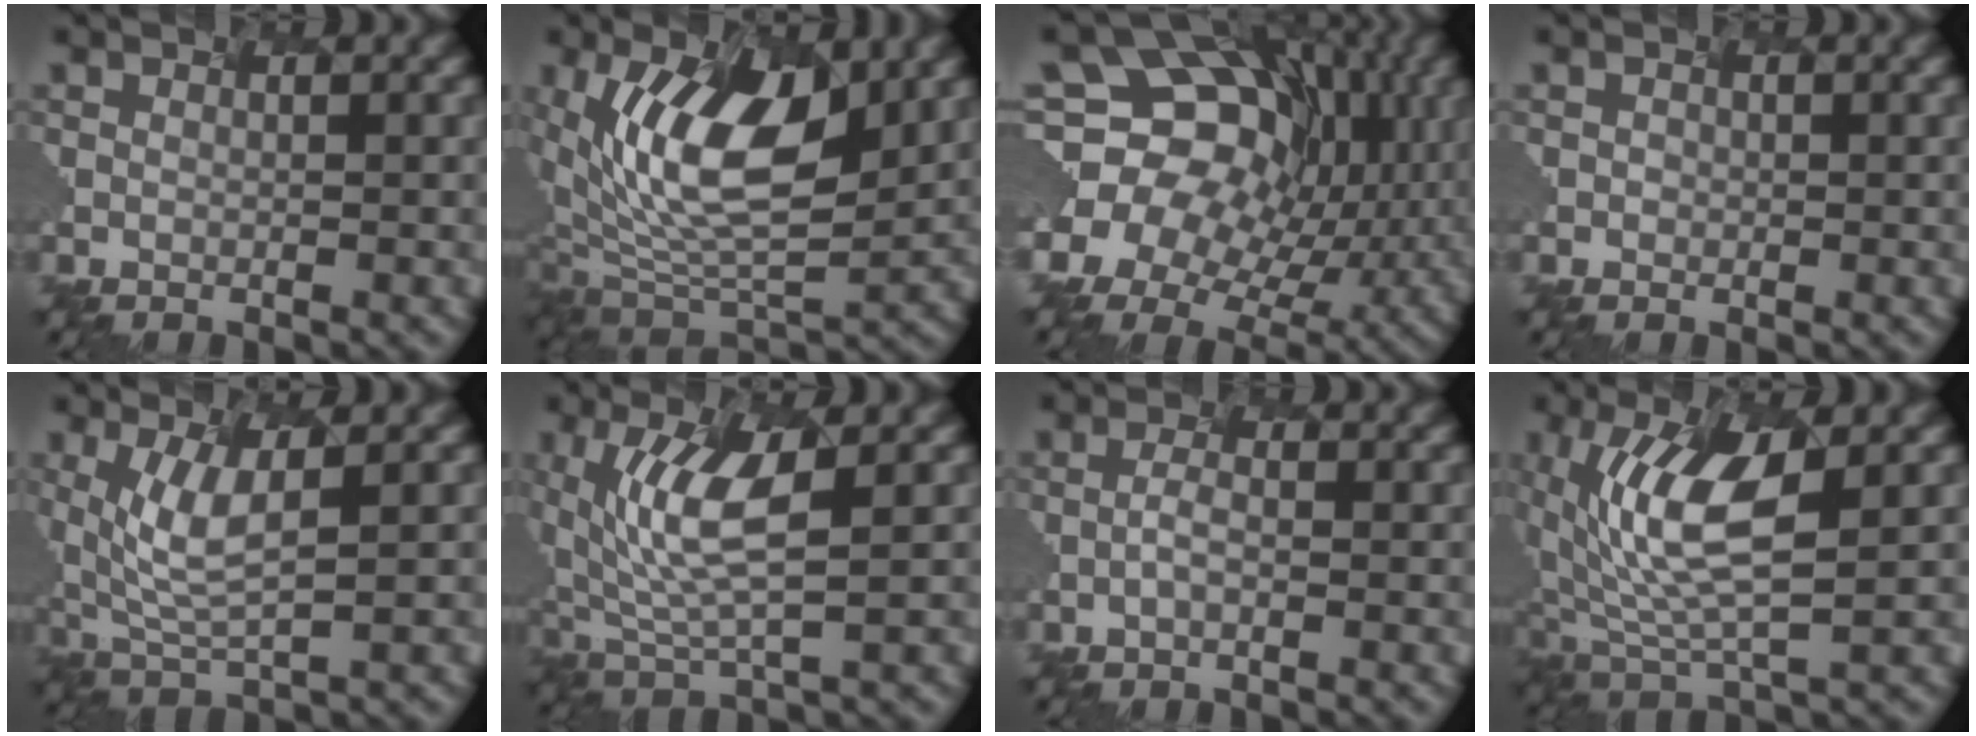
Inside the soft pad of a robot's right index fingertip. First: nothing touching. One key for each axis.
{"total": 10.1, "fx": 2.0, "fy": 4.8, "fz": 8.7, "tx": -0.166, "ty": -0.008, "tz": 0.041}
{"total": 14.7, "fx": 3.0, "fy": 11.5, "fz": 8.7, "tx": -0.154, "ty": 0.024, "tz": 0.051}
{"total": 0.6, "fx": -0.5, "fy": 0.2, "fz": -0.3, "tx": 0.000, "ty": 0.002, "tz": 0.004}
{"total": 4.2, "fx": 0.3, "fy": 1.2, "fz": 4.0, "tx": -0.101, "ty": -0.011, "tz": 0.026}
{"total": 6.2, "fx": 0.8, "fy": 1.7, "fz": 5.9, "tx": -0.136, "ty": -0.004, "tz": 0.029}
{"total": 1.4, "fx": -1.2, "fy": -0.1, "fz": 0.6, "tx": -0.025, "ty": 0.000, "tz": -0.013}
{"total": 8.0, "fx": 0.5, "fy": 2.7, "fz": 7.5, "tx": -0.167, "ty": 0.000, "tz": 0.019}